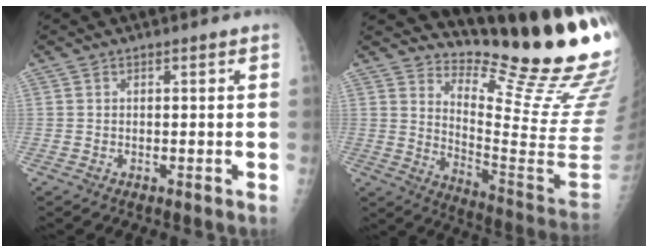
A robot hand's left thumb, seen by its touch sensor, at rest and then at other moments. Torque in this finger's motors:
{"motor_torque": [0.54, -0.02, 0.03, -1.75, 0.01]}